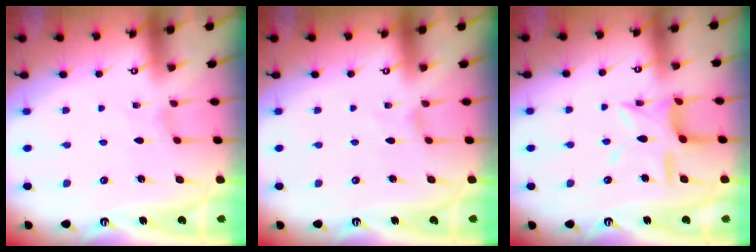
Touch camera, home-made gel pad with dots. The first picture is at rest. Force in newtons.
{"total": 0.0}
{"total": 12.0, "press": 11.9, "slide": 0.9}